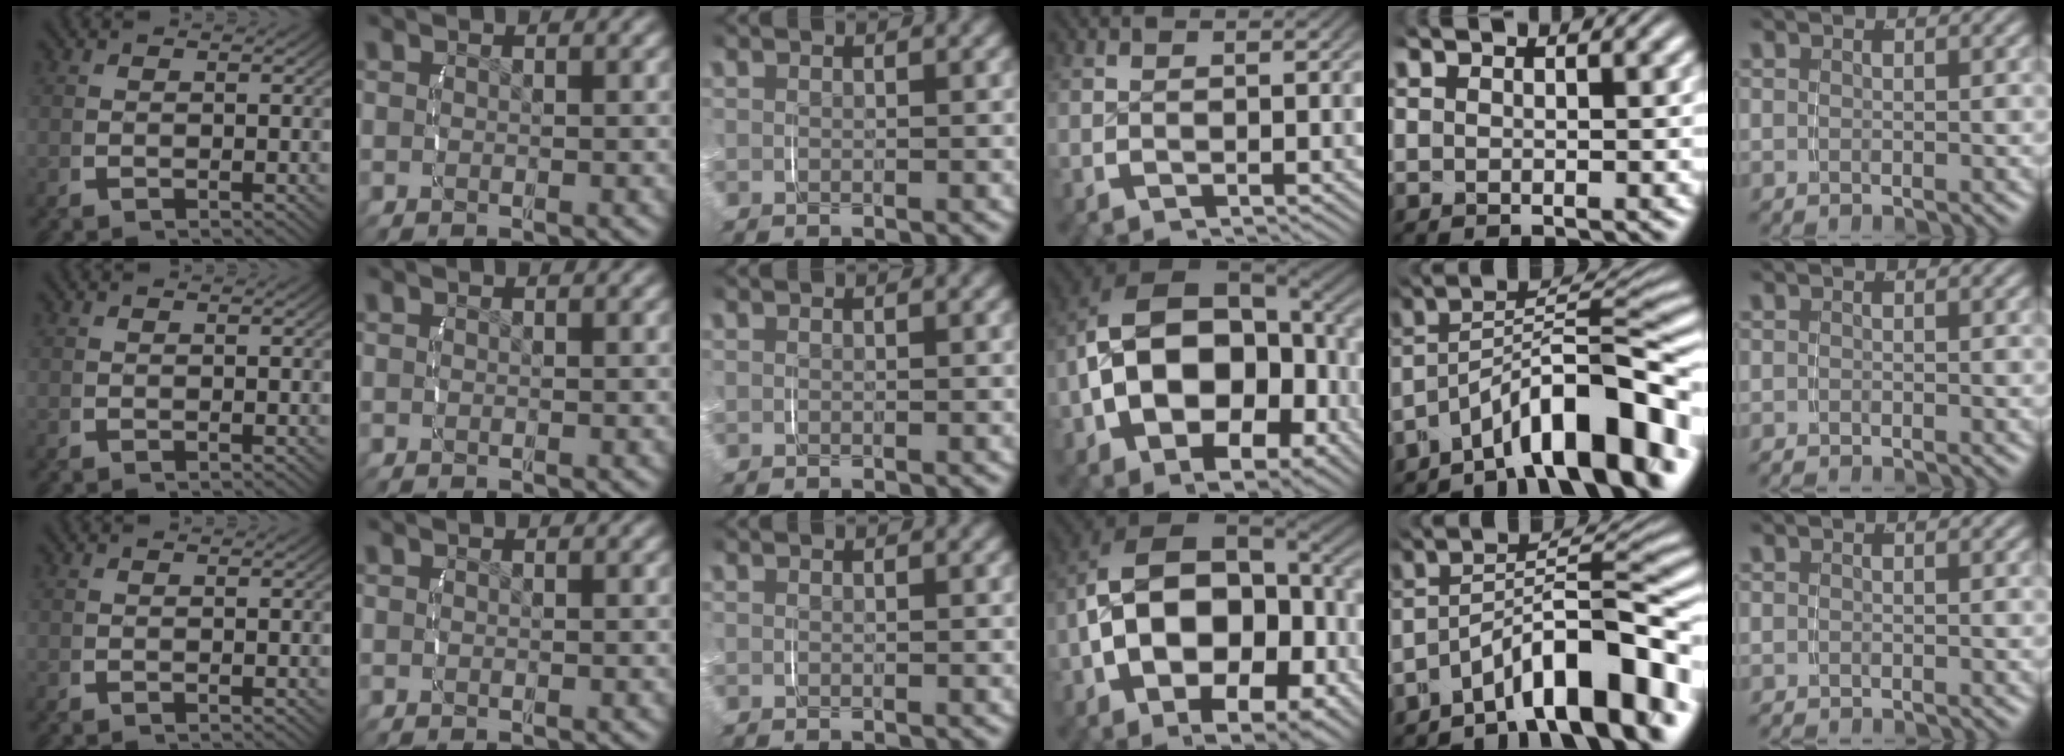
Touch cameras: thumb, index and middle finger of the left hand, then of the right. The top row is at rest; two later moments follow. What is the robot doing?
{"motion": "grasp_and_lifting", "object": "velcro strap"}